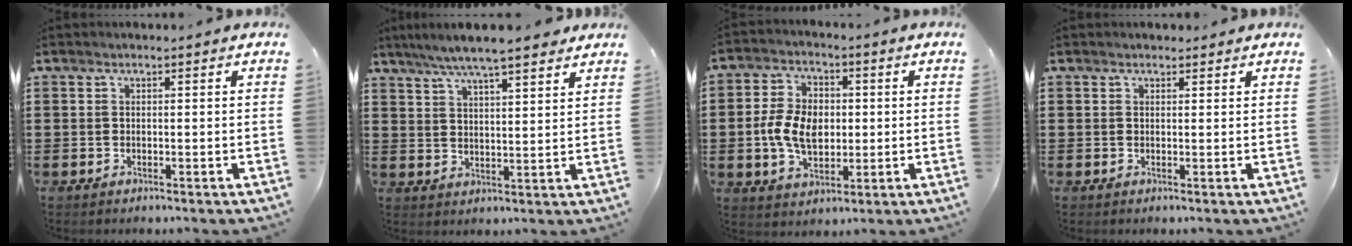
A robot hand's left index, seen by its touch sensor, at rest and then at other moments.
{"total": 6.6, "force": [5.7, 0.6, 3.4], "torque": [-0.083, -0.013, 0.101]}
{"total": 7.9, "force": [-0.5, 5.3, 5.9], "torque": [-0.132, 0.011, -0.013]}
{"total": 0.9, "force": [0.8, 0.4, 0.1], "torque": [-0.004, 0.004, 0.015]}